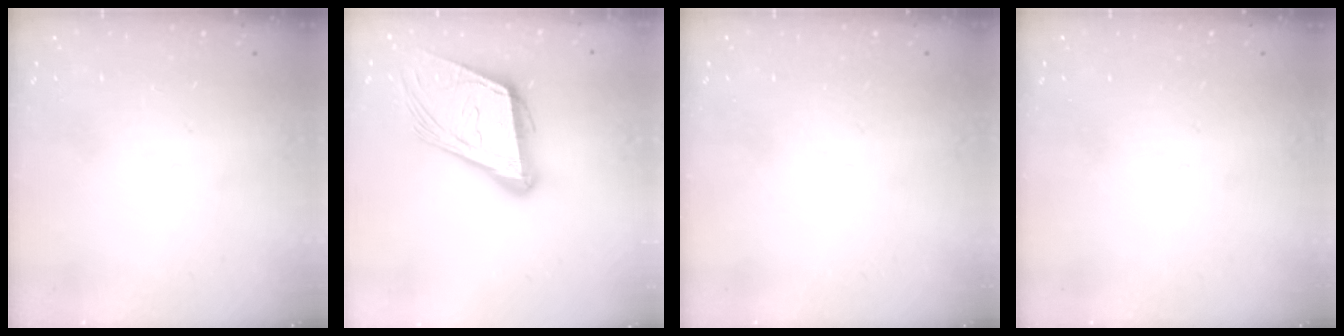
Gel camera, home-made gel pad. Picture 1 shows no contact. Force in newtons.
{"total": 18.8, "press": 18.4, "slide": 4.2}
{"total": 0.0}
{"total": 0.0}